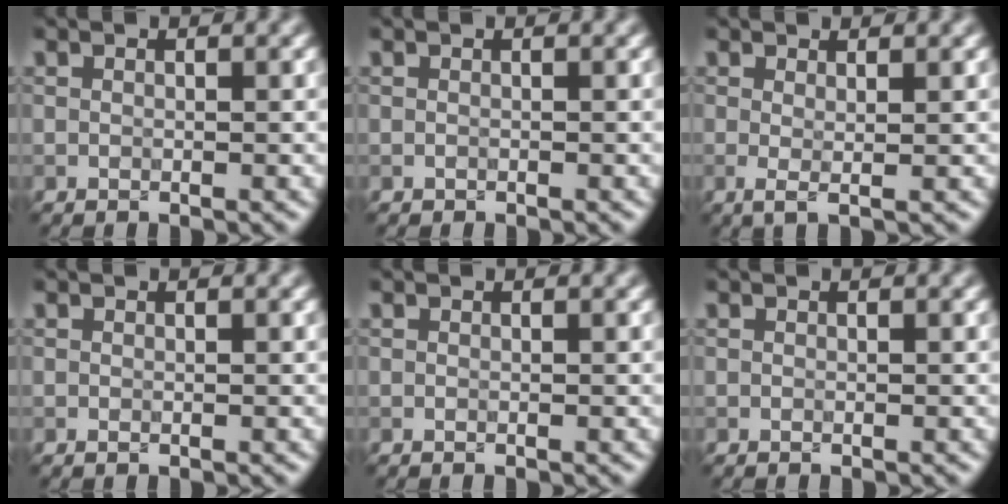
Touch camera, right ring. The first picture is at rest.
{"total": 0.0}
{"total": 1.5, "force": [0.1, 0.3, 1.4], "torque": [-0.028, -0.002, 0.000]}
{"total": 0.0}
{"total": 0.0}
{"total": 0.0}